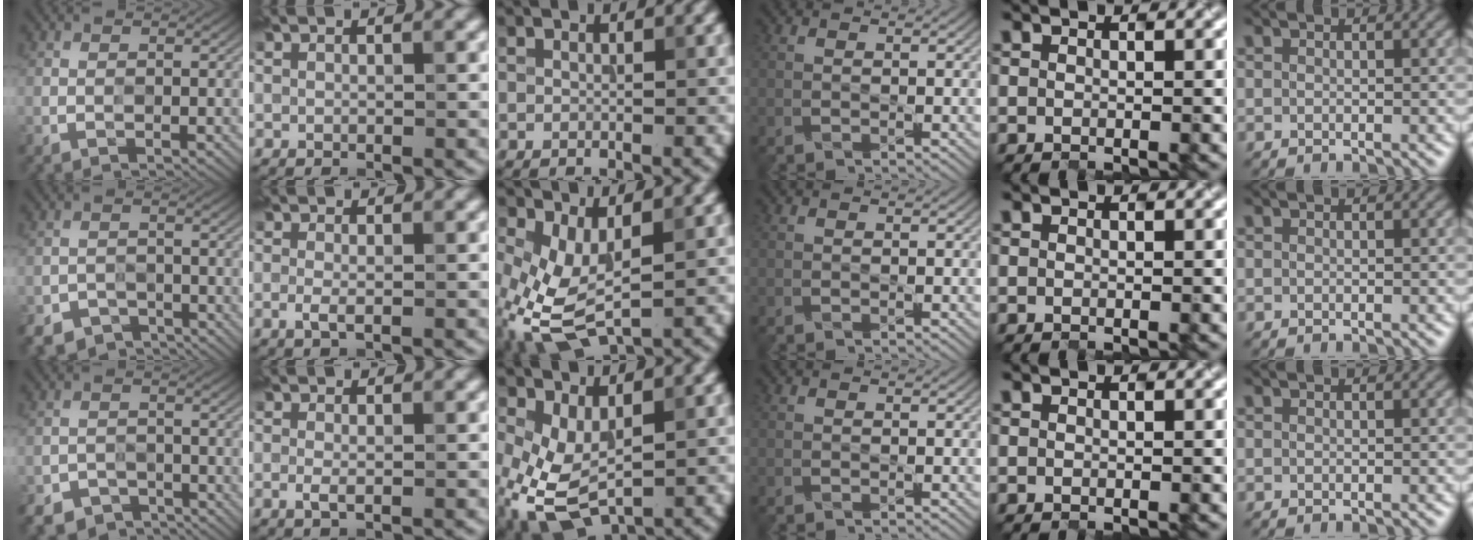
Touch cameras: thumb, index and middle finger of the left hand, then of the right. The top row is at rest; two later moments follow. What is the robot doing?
{"motion": "close", "object": "glasses case"}